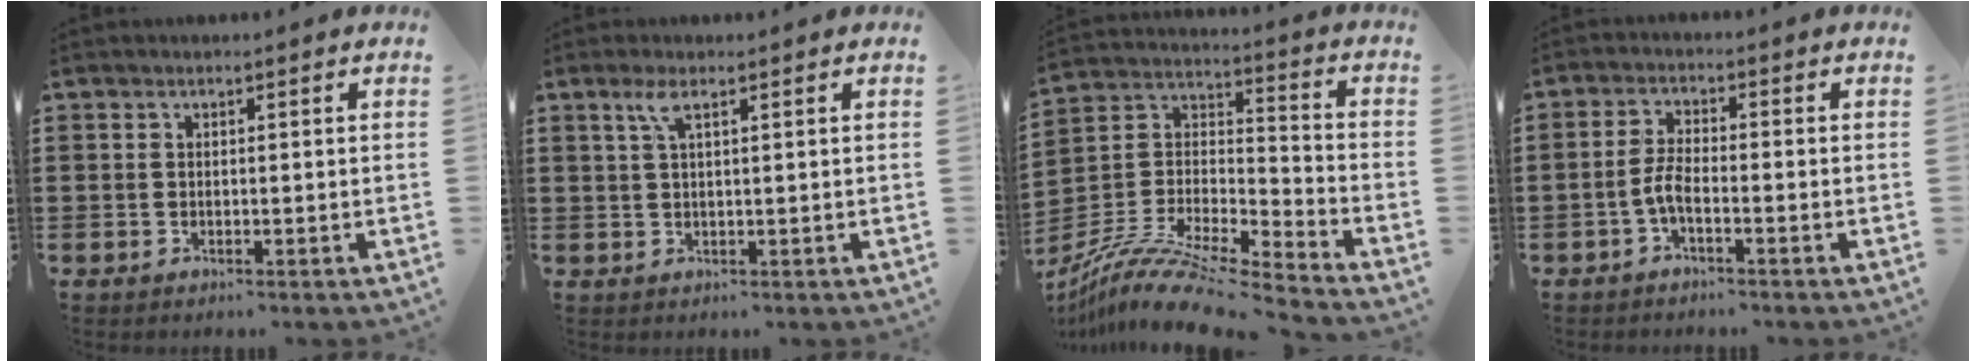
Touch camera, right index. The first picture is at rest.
{"total": 2.6, "force": [1.3, 0.5, 2.2], "torque": [-0.047, 0.005, 0.021]}
{"total": 11.8, "force": [-10.2, 1.6, 5.6], "torque": [-0.113, 0.017, -0.206]}
{"total": 3.6, "force": [-1.5, 0.9, 3.1], "torque": [-0.078, -0.004, -0.035]}